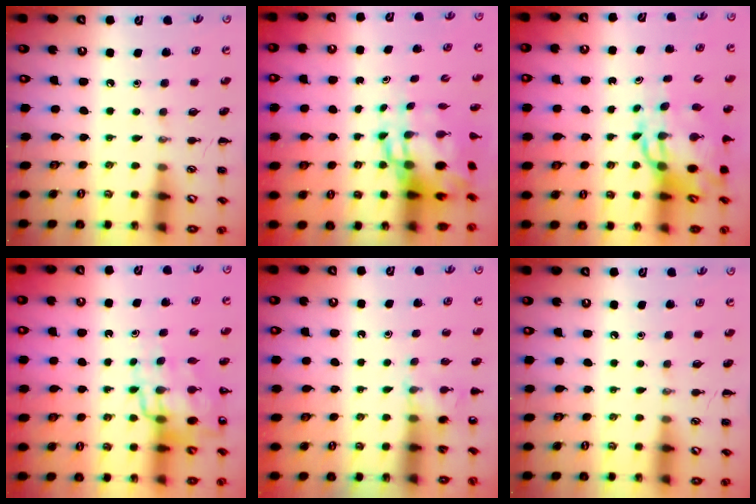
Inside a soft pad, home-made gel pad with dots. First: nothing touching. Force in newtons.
{"total": 9.2, "press": 8.9, "slide": 2.3}
{"total": 9.2, "press": 9.0, "slide": 2.2}
{"total": 12.3, "press": 11.8, "slide": 3.5}
{"total": 4.7, "press": 4.5, "slide": 1.4}
{"total": 0.0}